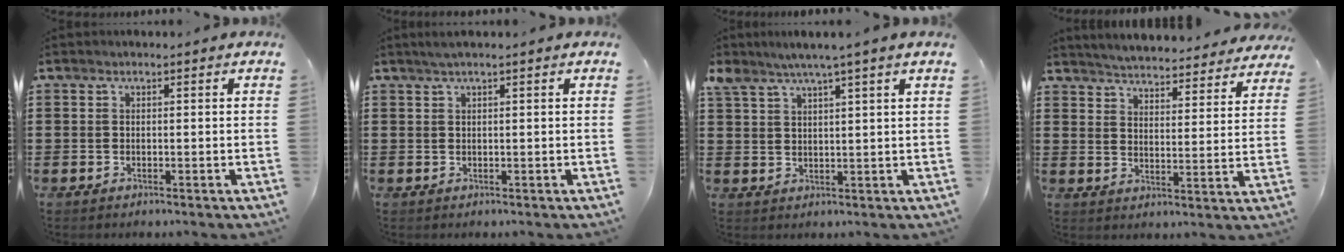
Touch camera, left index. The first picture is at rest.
{"total": 1.2, "force": [0.6, -0.1, 1.0], "torque": [-0.018, 0.000, 0.012]}
{"total": 3.7, "force": [2.8, -0.1, 2.4], "torque": [-0.054, -0.006, 0.047]}
{"total": 4.4, "force": [4.4, -0.5, 0.2], "torque": [-0.027, -0.035, 0.073]}